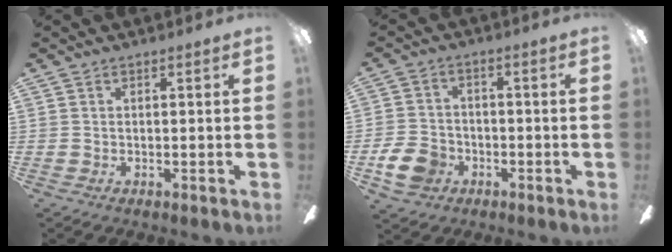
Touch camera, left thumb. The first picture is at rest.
{"total": 8.4, "force": [-3.7, 6.2, 4.3], "torque": [-0.104, 0.023, -0.068]}